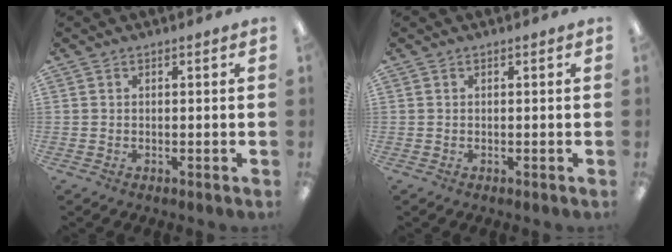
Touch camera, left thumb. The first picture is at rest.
{"total": 0.0}